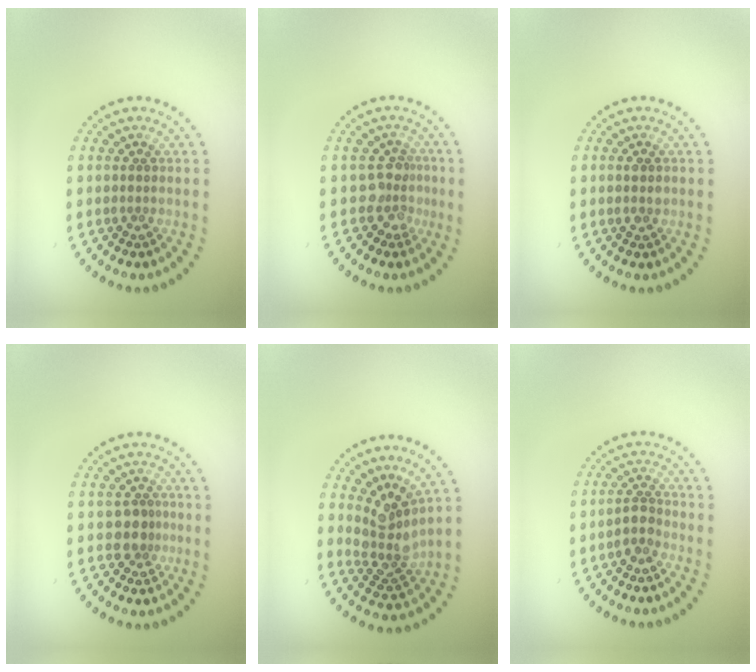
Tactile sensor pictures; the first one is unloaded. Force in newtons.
{"total": 2.4, "press": 1.9, "slide": 1.4}
{"total": 1.5, "press": 1.5, "slide": 0.1}
{"total": 2.1, "press": 1.6, "slide": 1.3}
{"total": 3.6, "press": 2.6, "slide": 2.5}
{"total": 1.7, "press": 1.4, "slide": 1.0}